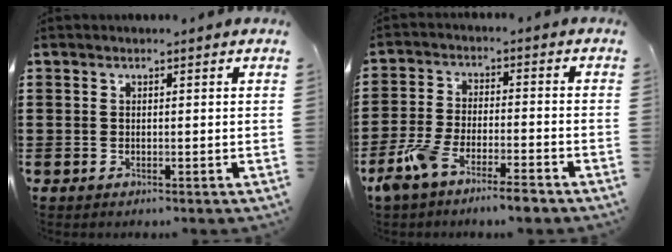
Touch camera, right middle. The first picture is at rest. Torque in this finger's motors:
{"motor_torque": [0.79, -0.73, 0.53, 0.13]}